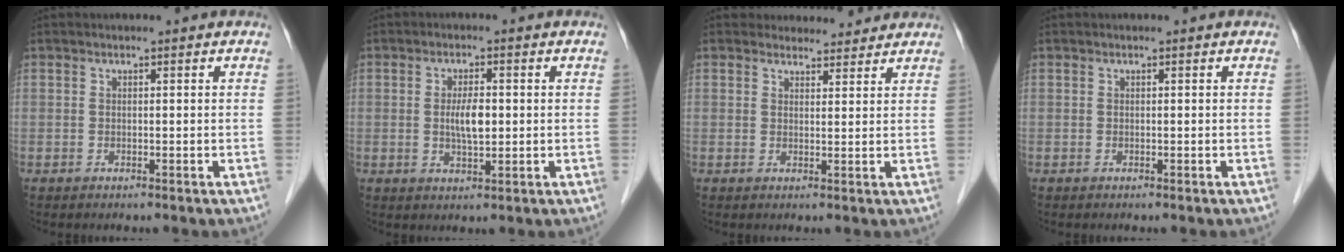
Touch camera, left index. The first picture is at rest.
{"total": 4.1, "force": [0.1, 1.2, 3.9], "torque": [-0.076, 0.001, 0.003]}
{"total": 4.7, "force": [4.4, 1.6, -0.1], "torque": [0.009, 0.007, 0.051]}
{"total": 0.0}